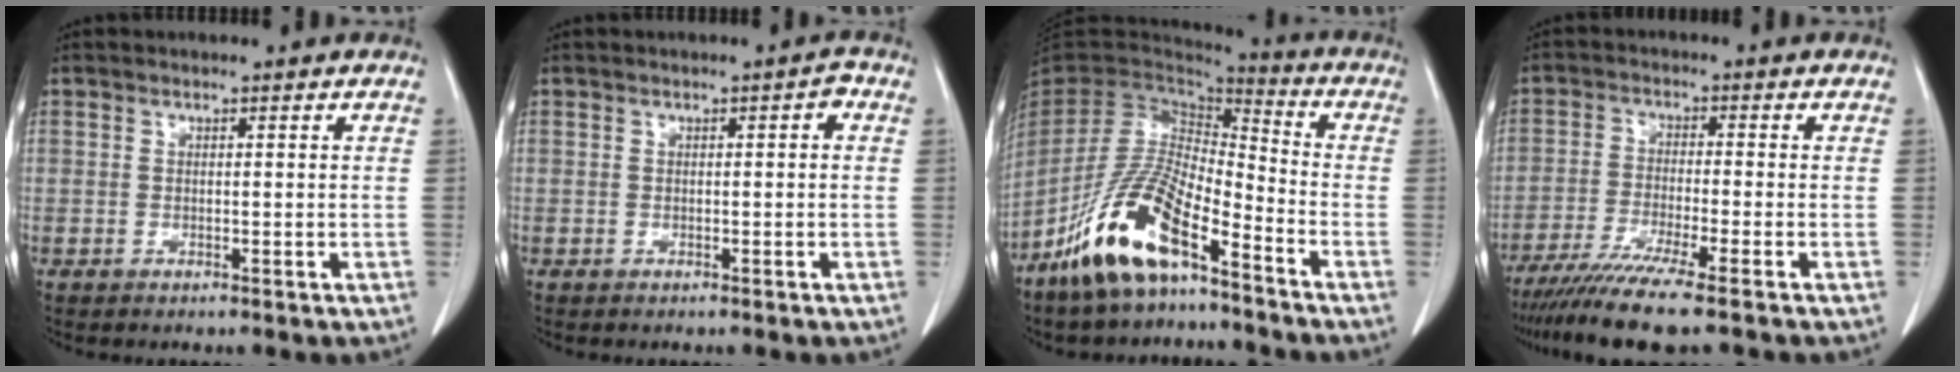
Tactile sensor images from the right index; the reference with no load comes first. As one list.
[{"total": 1.7, "force": [0.4, 0.5, 1.6], "torque": [-0.023, 0.006, 0.005]}, {"total": 15.3, "force": [-9.3, 4.3, 11.4], "torque": [-0.230, -0.009, -0.177]}, {"total": 9.9, "force": [-7.5, -0.7, 6.4], "torque": [-0.105, -0.028, -0.123]}]